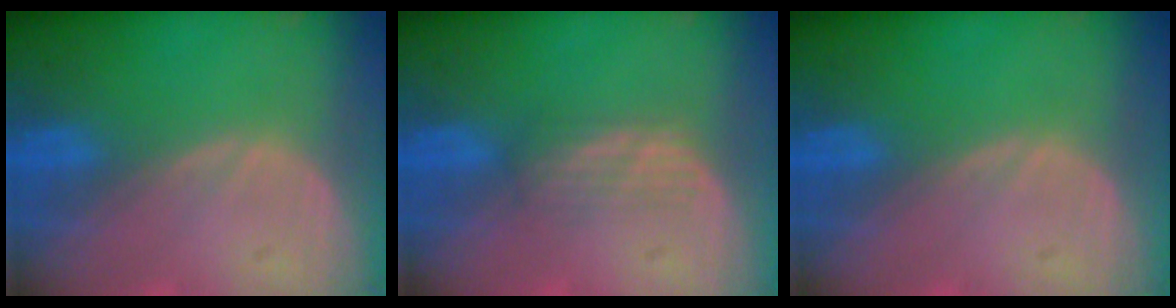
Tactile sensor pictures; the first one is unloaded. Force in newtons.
{"total": 2.9, "press": 2.6, "slide": 1.4}
{"total": 0.0}